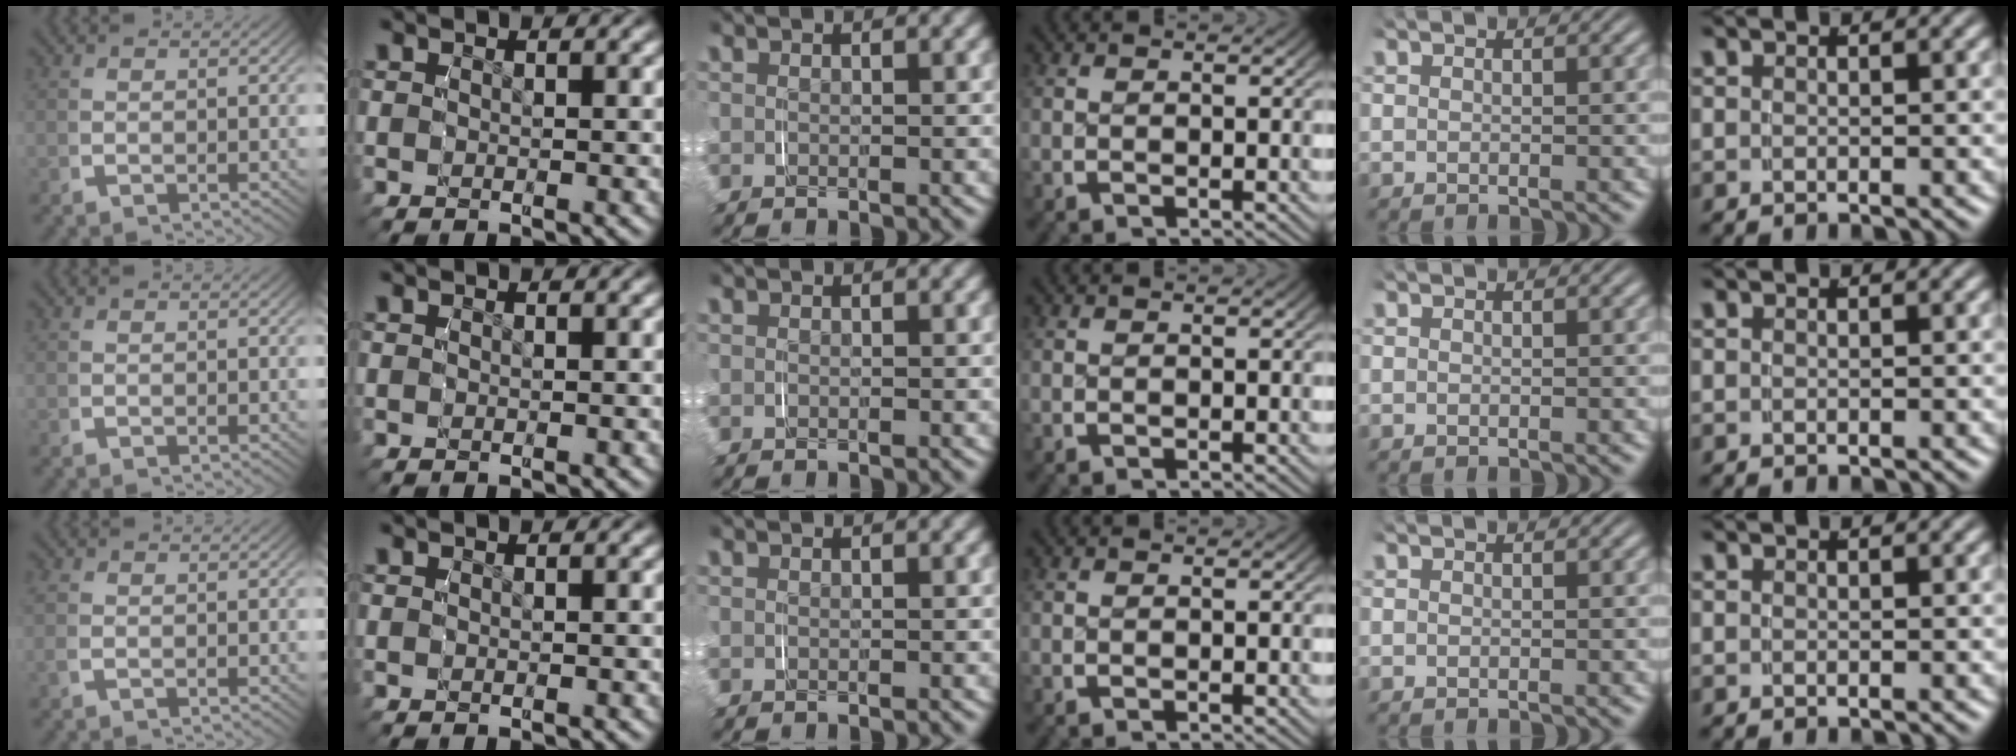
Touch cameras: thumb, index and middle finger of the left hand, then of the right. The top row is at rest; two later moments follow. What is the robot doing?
{"motion": "grasp_and_lifting", "object": "paper"}